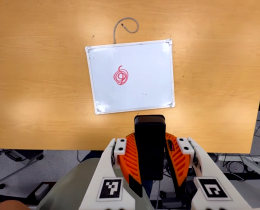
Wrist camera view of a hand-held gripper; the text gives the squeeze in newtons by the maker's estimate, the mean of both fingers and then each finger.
{"total": 11.6, "left": 9.3, "right": 14.0}